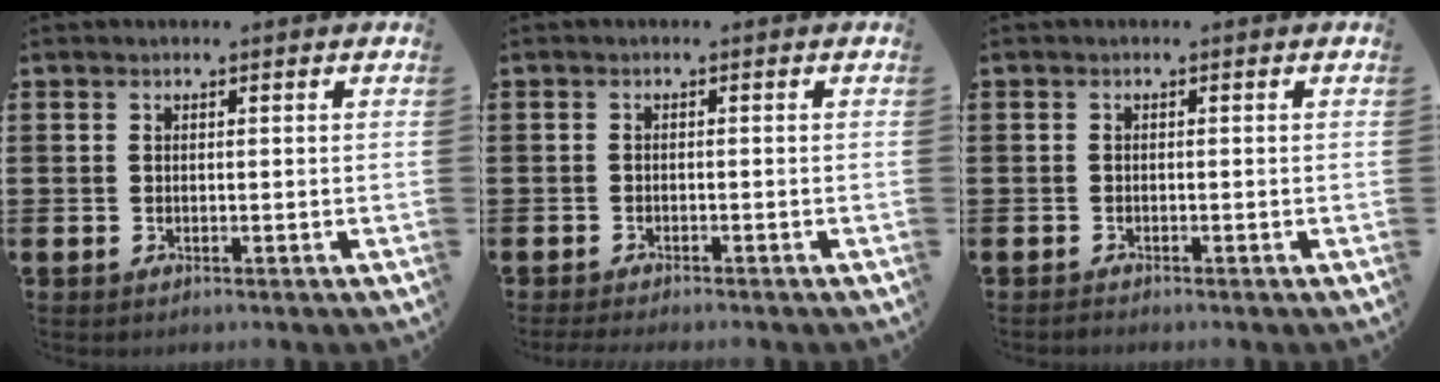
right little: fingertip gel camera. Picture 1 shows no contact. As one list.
[{"total": 0.9, "force": [-0.8, 0.0, 0.3], "torque": [-0.008, -0.002, -0.016]}, {"total": 0.5, "force": [-0.5, 0.0, 0.0], "torque": [-0.001, -0.003, -0.011]}]